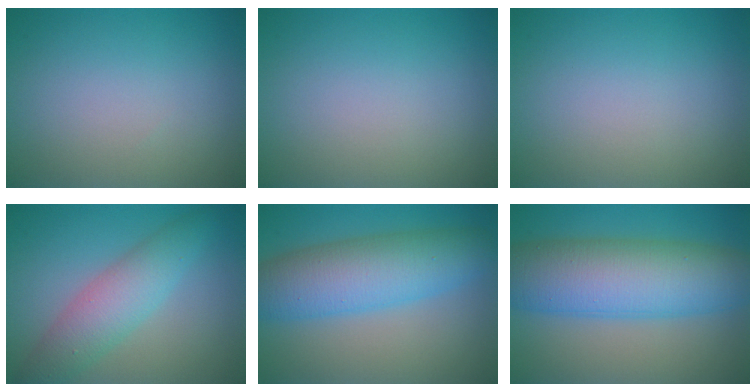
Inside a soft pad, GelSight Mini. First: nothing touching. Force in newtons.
{"total": 0.0}
{"total": 0.0}
{"total": 4.6, "press": 4.6, "slide": 0.1}
{"total": 7.8, "press": 7.8, "slide": 0.1}
{"total": 10.4, "press": 10.4, "slide": 0.1}